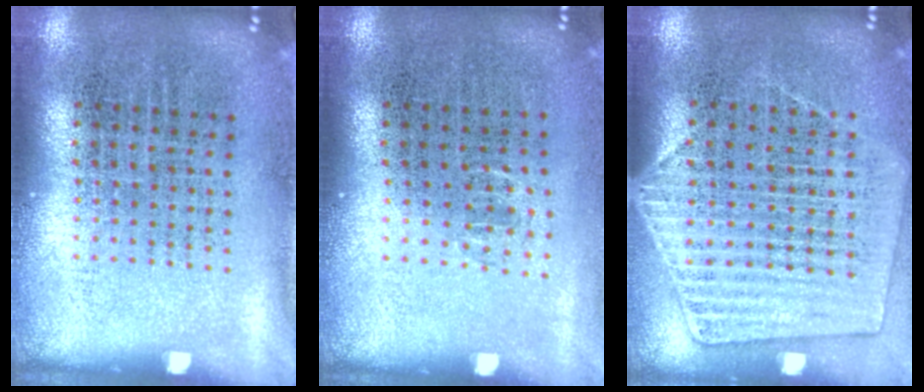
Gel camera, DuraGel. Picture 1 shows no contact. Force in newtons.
{"total": 0.5, "press": 0.5, "slide": 0.3}
{"total": 1.3, "press": 1.2, "slide": 0.5}